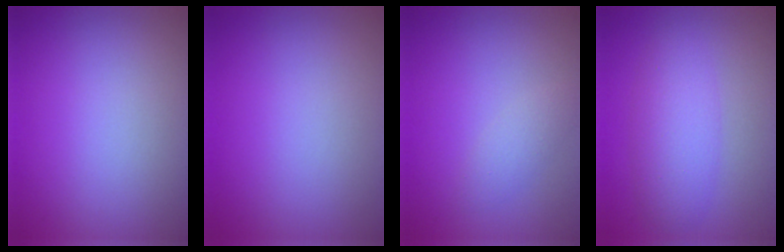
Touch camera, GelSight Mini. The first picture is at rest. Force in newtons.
{"total": 0.0}
{"total": 1.3, "press": 1.3, "slide": 0.1}
{"total": 3.7, "press": 3.7, "slide": 0.1}